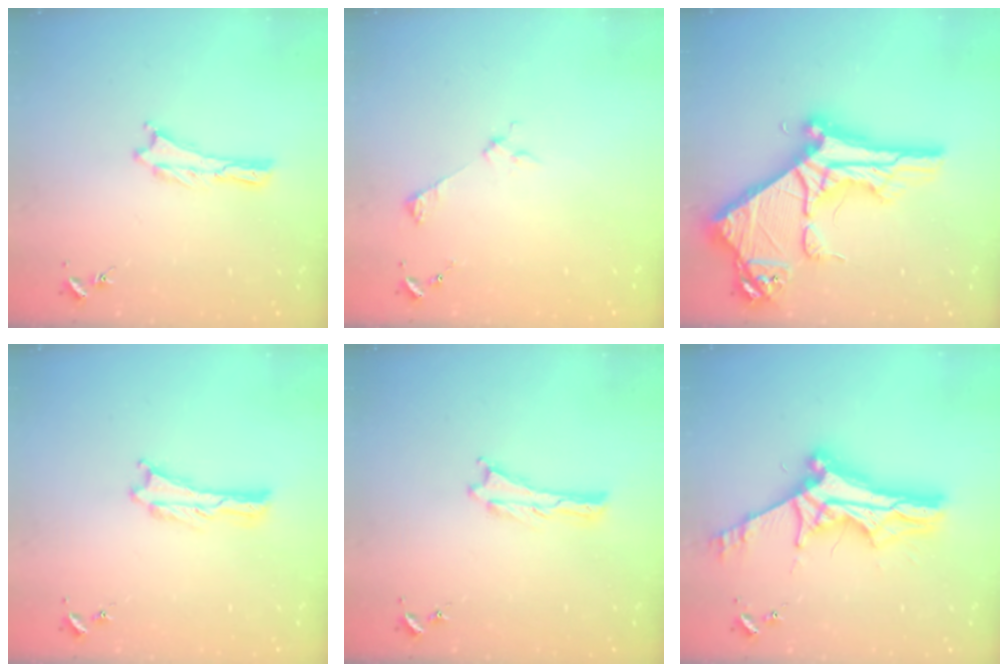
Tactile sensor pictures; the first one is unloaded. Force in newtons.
{"total": 2.5, "press": 2.5, "slide": 0.2}
{"total": 14.0, "press": 13.9, "slide": 1.4}
{"total": 0.0}
{"total": 0.0}
{"total": 12.0, "press": 11.9, "slide": 1.1}